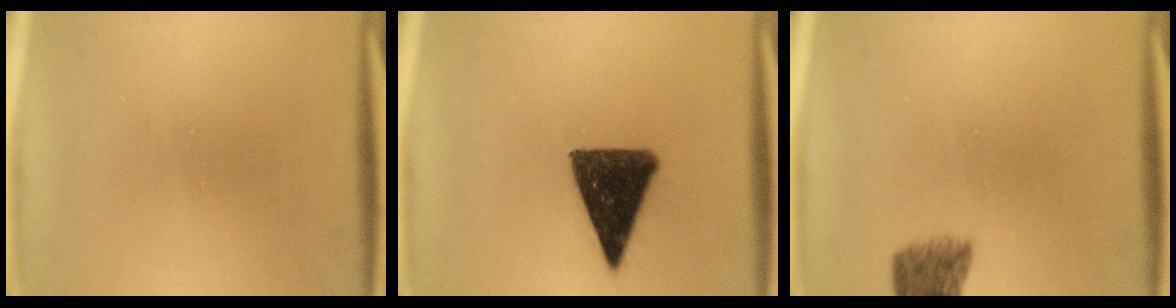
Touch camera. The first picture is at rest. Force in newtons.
{"total": 11.5}
{"total": 5.2}